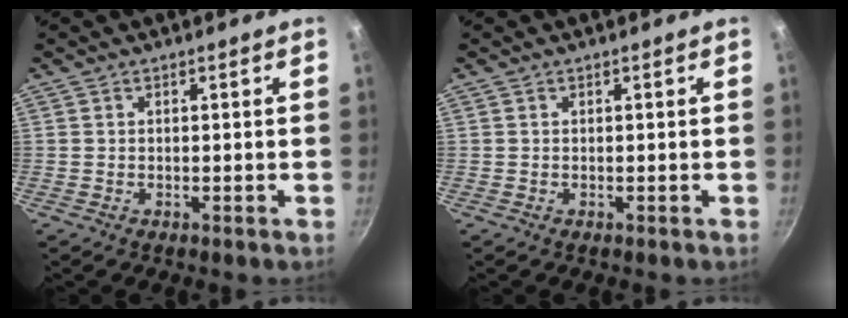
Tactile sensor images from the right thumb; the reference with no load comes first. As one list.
[{"total": 0.0}]